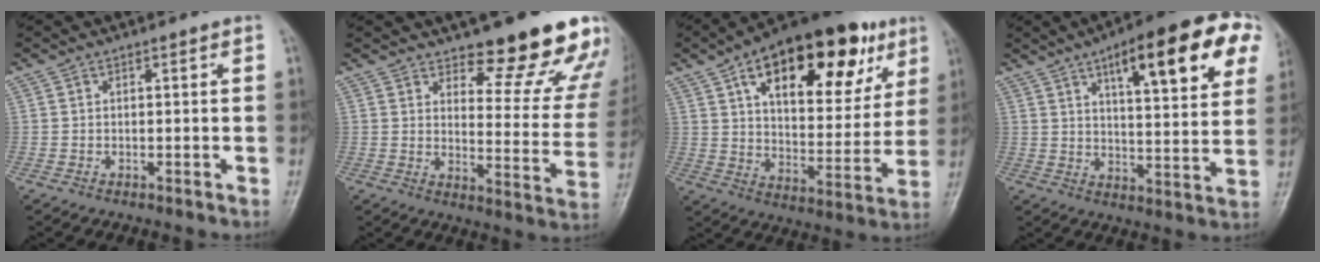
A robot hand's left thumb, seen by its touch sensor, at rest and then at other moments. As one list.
[{"total": 16.8, "force": [13.6, 5.0, 8.5], "torque": [-0.055, -0.107, 0.165]}, {"total": 27.3, "force": [13.3, 13.0, 20.0], "torque": [-0.261, -0.010, 0.200]}, {"total": 20.5, "force": [9.3, 6.2, 17.2], "torque": [-0.207, -0.009, 0.126]}]